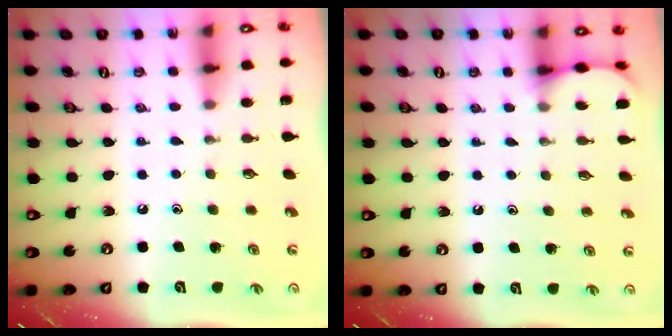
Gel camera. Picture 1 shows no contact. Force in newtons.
{"total": 4.1, "press": 4.1, "slide": 0.5}